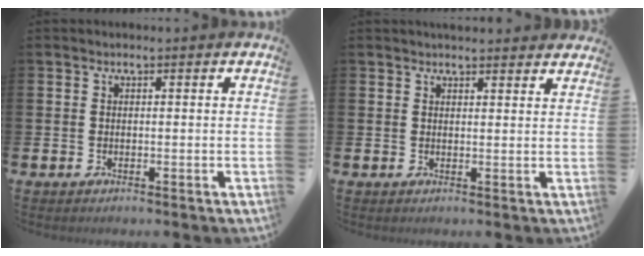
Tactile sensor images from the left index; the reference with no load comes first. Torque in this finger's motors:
{"motor_torque": [1.10, -1.04, 0.40, 0.03]}